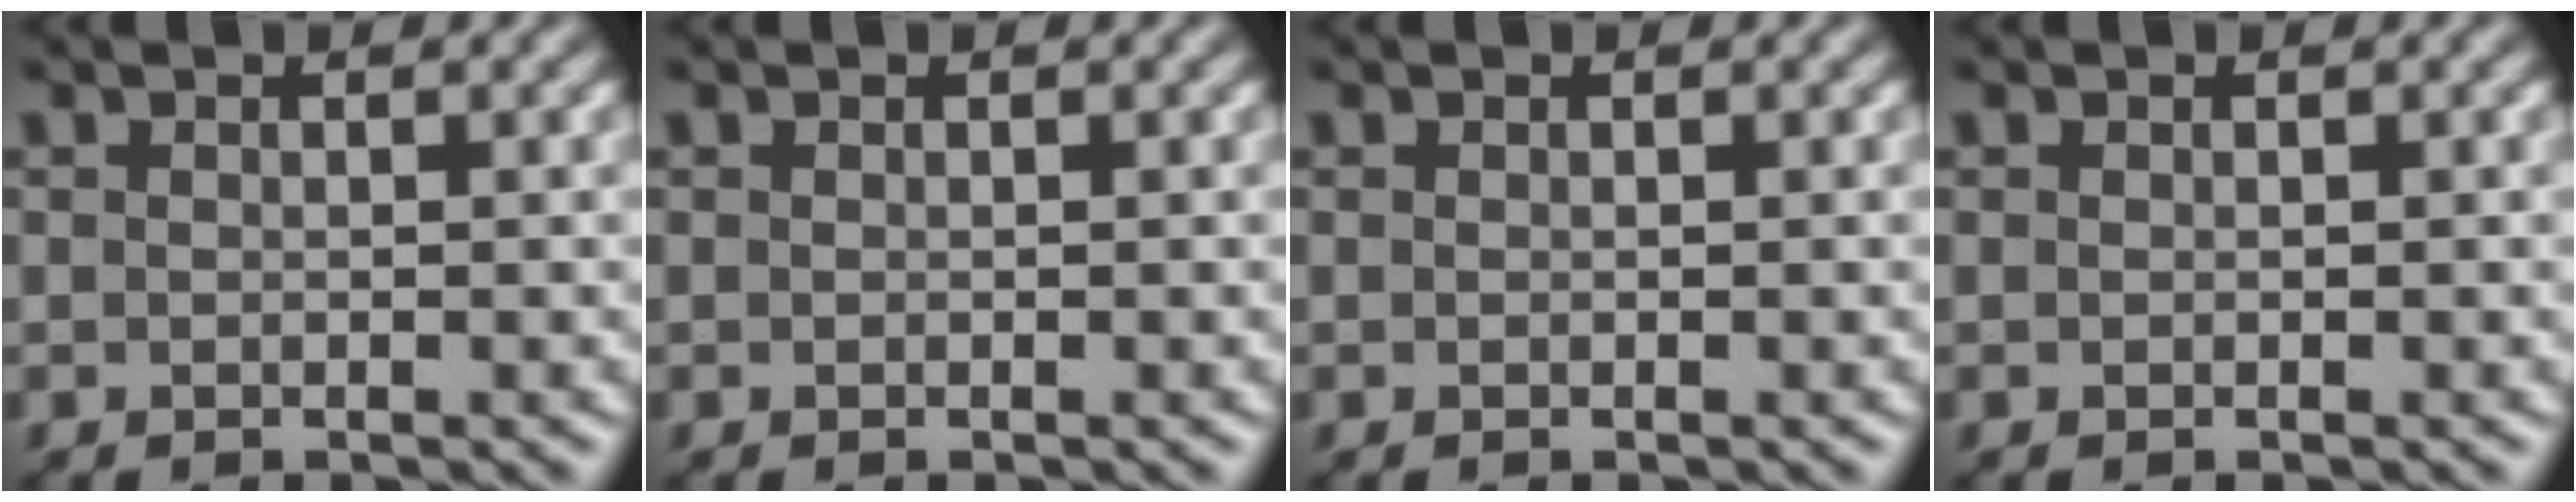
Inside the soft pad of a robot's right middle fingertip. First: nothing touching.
{"total": 0.0}
{"total": 0.0}
{"total": 0.0}